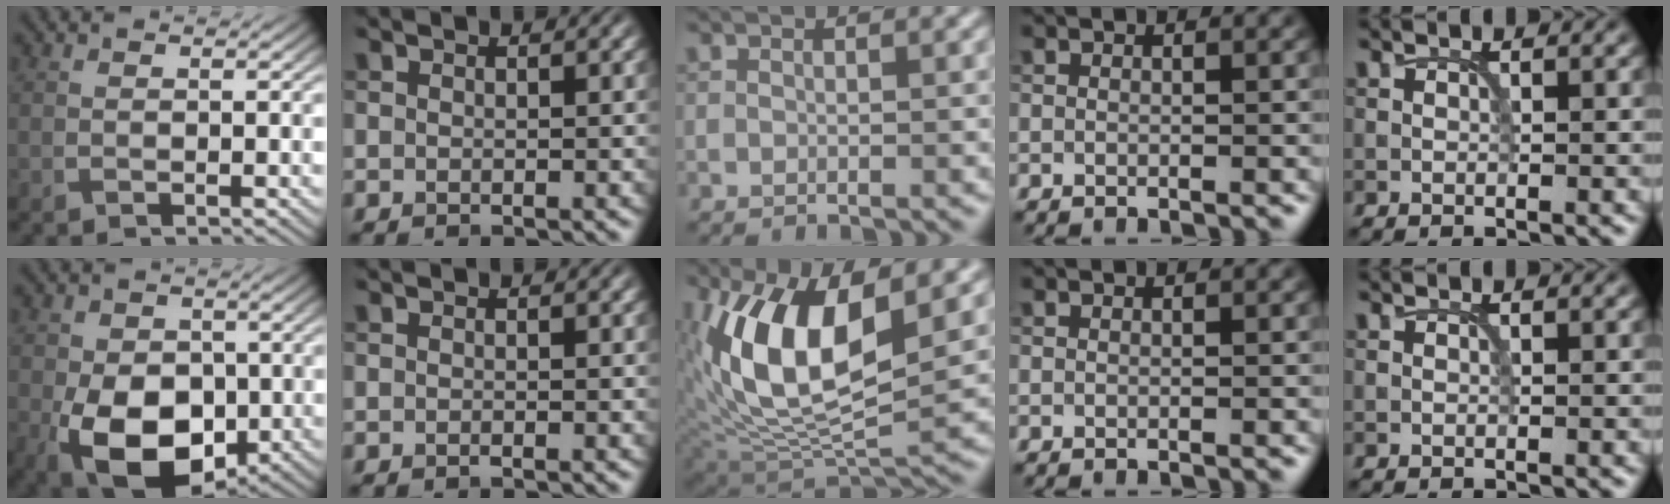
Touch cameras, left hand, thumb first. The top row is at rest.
{"thumb": {"total": 12.8, "force": [-3.3, 8.7, 8.8], "torque": [-0.163, -0.033, -0.057]}, "middle": {"total": 10.6, "force": [2.8, 4.7, 9.1], "torque": [-0.177, -0.012, 0.052]}}